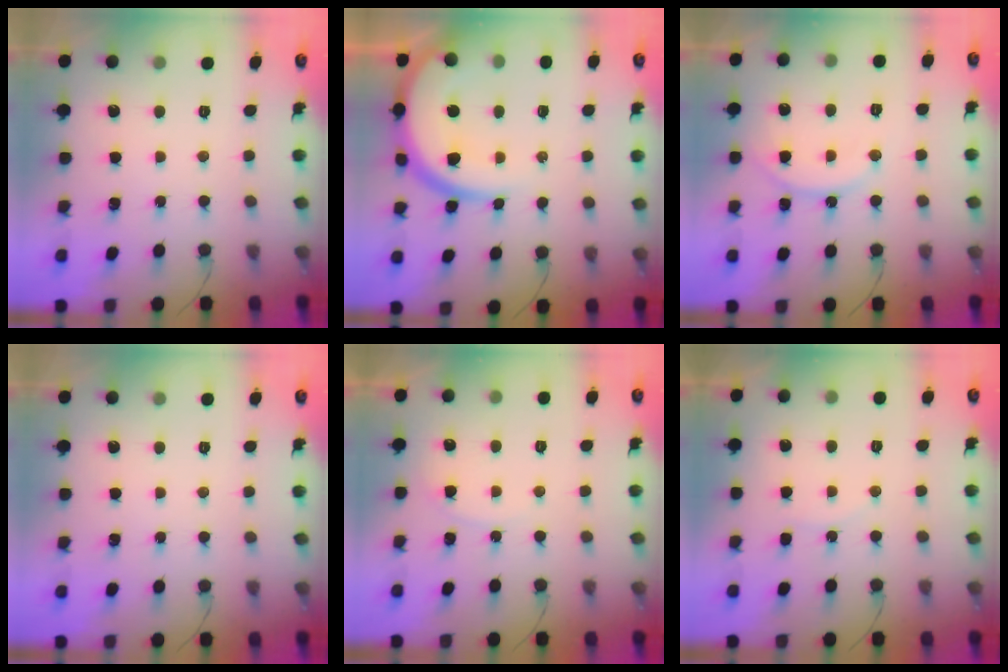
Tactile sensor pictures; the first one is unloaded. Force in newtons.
{"total": 13.7, "press": 13.7, "slide": 1.4}
{"total": 11.4, "press": 11.4, "slide": 0.7}
{"total": 0.0}
{"total": 2.8, "press": 2.8, "slide": 0.4}
{"total": 5.3, "press": 5.3, "slide": 0.5}